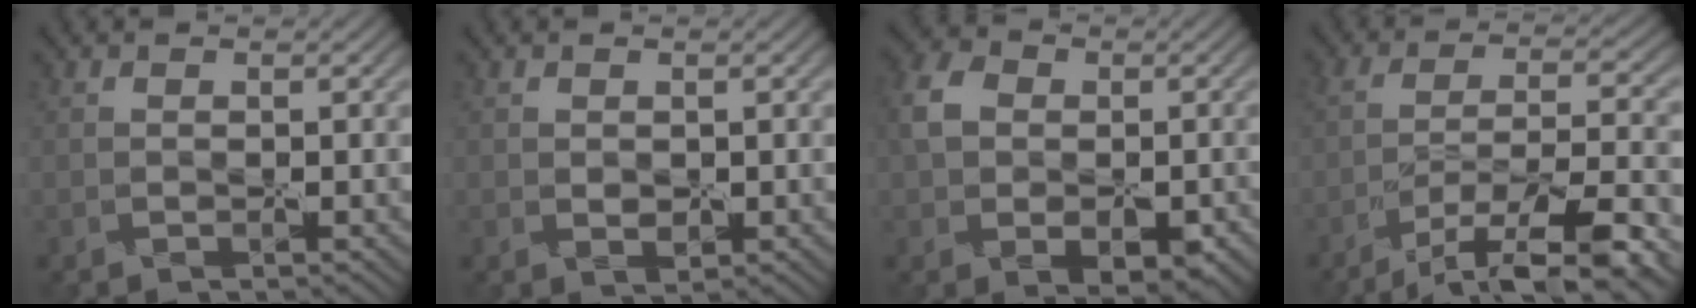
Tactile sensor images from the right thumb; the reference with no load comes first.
{"total": 1.2, "force": [0.3, 0.9, 0.8], "torque": [-0.011, -0.005, 0.011]}
{"total": 8.0, "force": [-0.6, 5.9, 5.3], "torque": [-0.111, -0.015, -0.011]}
{"total": 11.6, "force": [-7.9, 2.7, 8.1], "torque": [-0.150, 0.002, -0.129]}